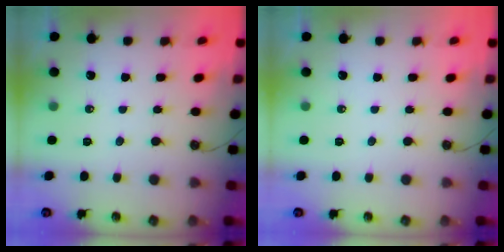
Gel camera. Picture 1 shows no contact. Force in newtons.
{"total": 0.0}